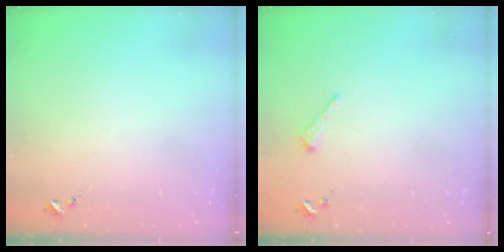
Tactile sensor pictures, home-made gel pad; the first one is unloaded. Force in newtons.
{"total": 2.6, "press": 2.6, "slide": 0.3}